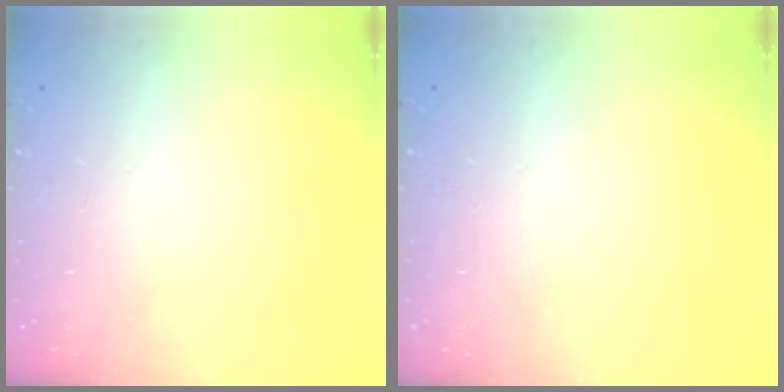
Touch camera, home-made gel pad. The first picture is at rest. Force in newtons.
{"total": 0.5, "press": 0.5, "slide": 0.1}